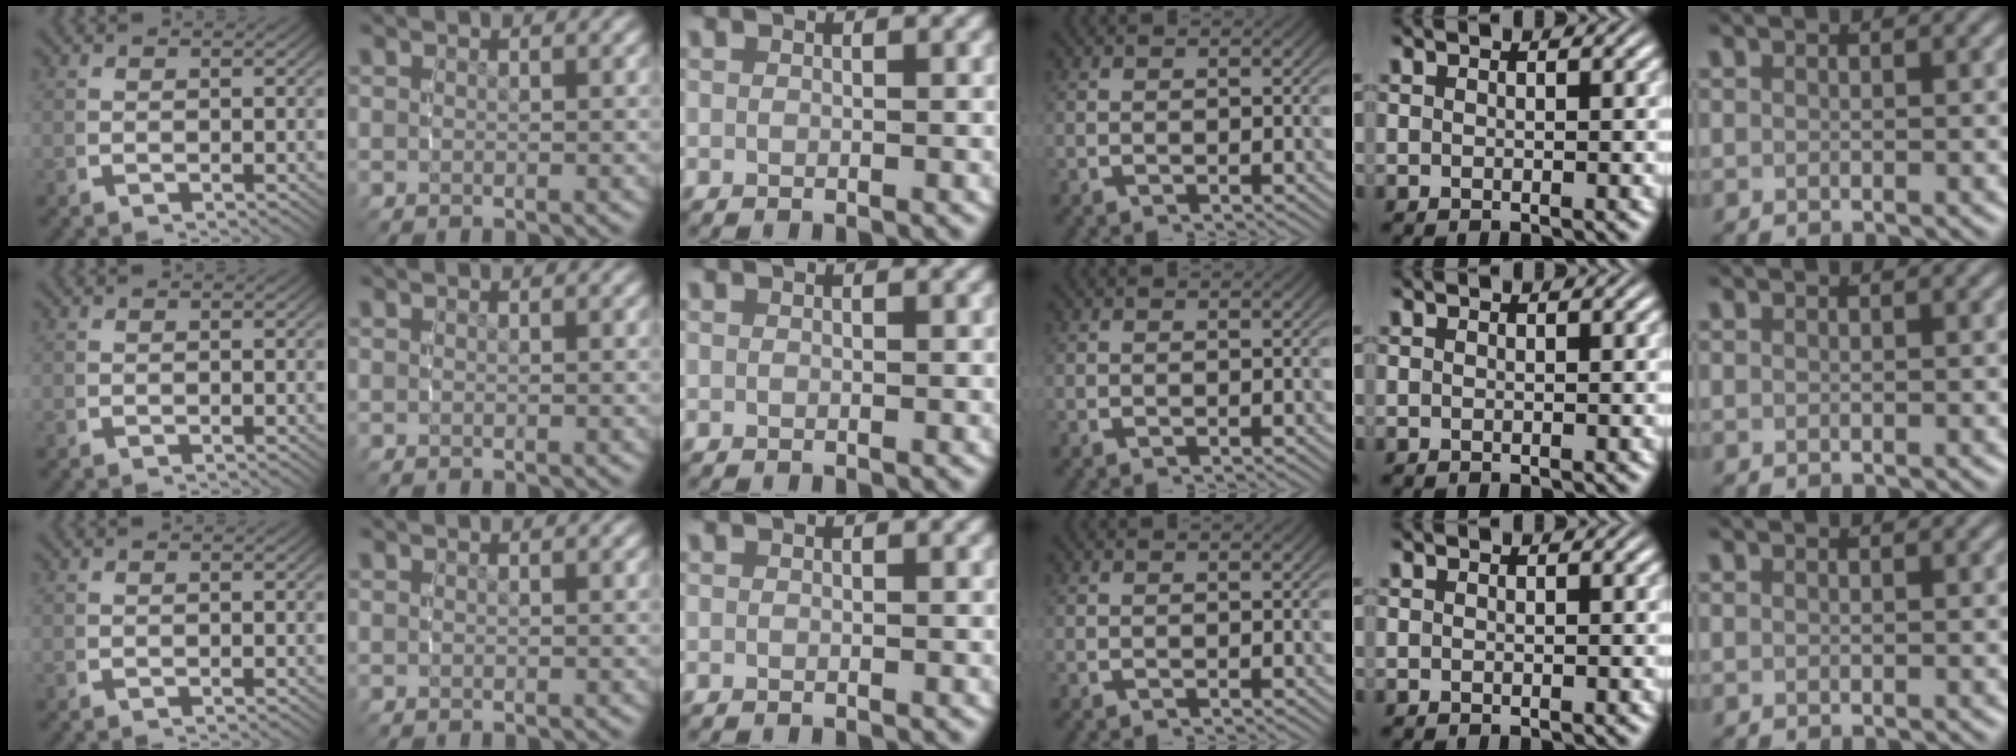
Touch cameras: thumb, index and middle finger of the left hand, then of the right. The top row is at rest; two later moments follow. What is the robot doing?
{"motion": "reach", "object": "glasses case"}